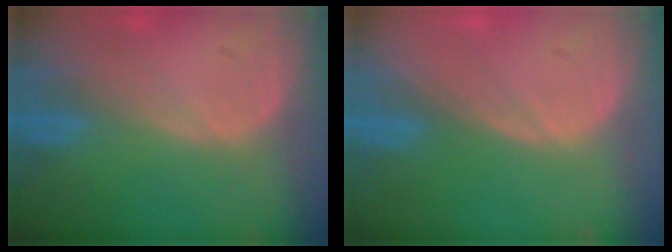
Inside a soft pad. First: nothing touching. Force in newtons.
{"total": 0.0}